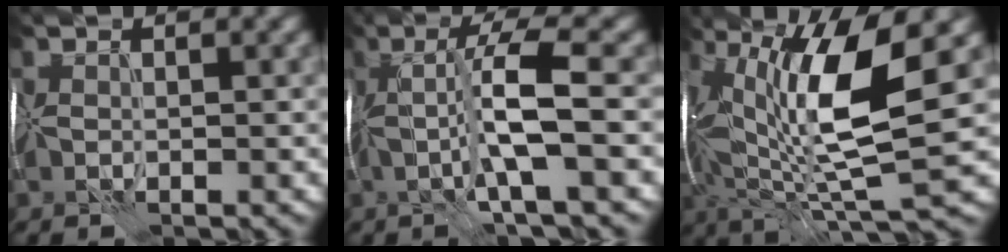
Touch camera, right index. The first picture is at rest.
{"total": 6.0, "force": [-0.3, 0.4, 6.0], "torque": [-0.116, 0.011, -0.008]}
{"total": 12.7, "force": [2.3, 3.2, 12.1], "torque": [-0.238, 0.000, 0.045]}